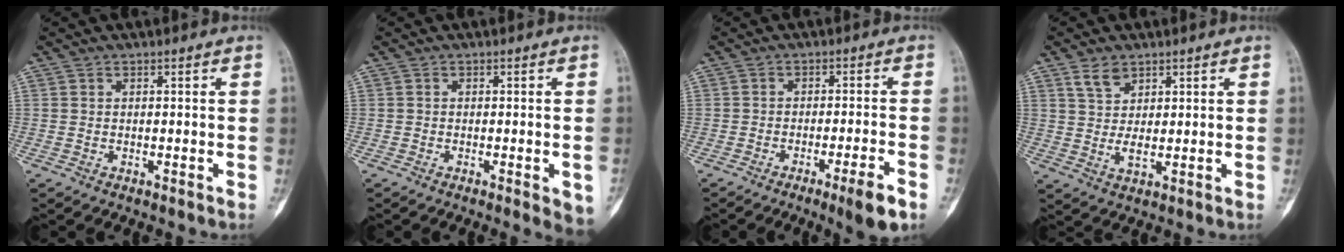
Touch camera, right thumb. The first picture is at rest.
{"total": 4.4, "force": [-1.8, 1.1, 3.8], "torque": [-0.038, -0.003, -0.022]}
{"total": 6.2, "force": [-3.6, 0.3, 5.1], "torque": [-0.084, 0.010, -0.052]}
{"total": 5.0, "force": [2.9, 3.0, 2.8], "torque": [-0.042, -0.021, 0.061]}